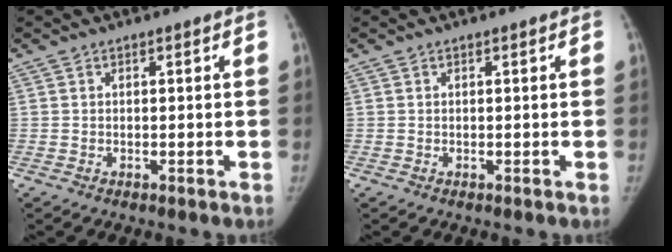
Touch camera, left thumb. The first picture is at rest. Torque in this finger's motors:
{"motor_torque": [0.12, -0.02, 0.17, -0.03, 0.03]}